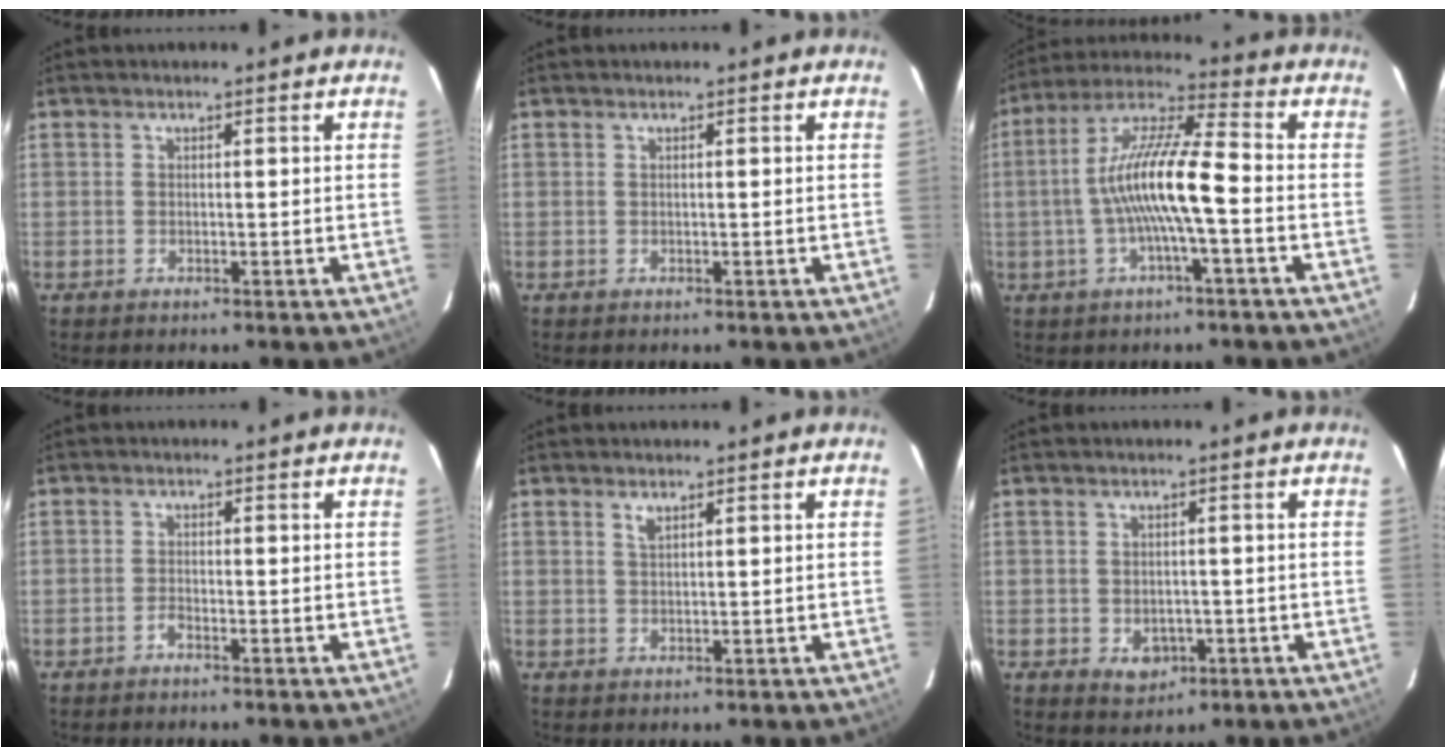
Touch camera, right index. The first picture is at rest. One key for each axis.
{"total": 0.0}
{"total": 12.9, "fx": -2.2, "fy": 1.6, "fz": 12.6, "tx": -0.244, "ty": 0.017, "tz": -0.048}
{"total": 1.0, "fx": -0.9, "fy": 0.3, "fz": 0.4, "tx": -0.008, "ty": 0.000, "tz": -0.019}
{"total": 1.4, "fx": 0.9, "fy": 0.5, "fz": 0.9, "tx": -0.016, "ty": 0.002, "tz": 0.017}
{"total": 4.0, "fx": -1.1, "fy": 3.4, "fz": 1.9, "tx": -0.035, "ty": -0.002, "tz": -0.002}